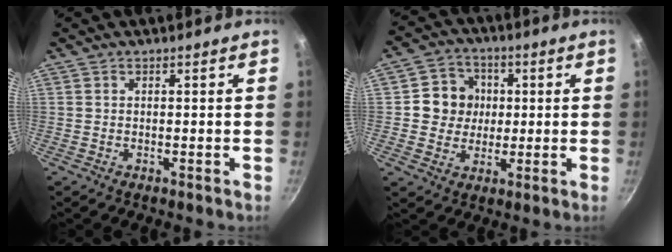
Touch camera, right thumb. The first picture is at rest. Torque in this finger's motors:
{"motor_torque": [-0.63, 0.64, 0.27, -0.34, 0.01]}